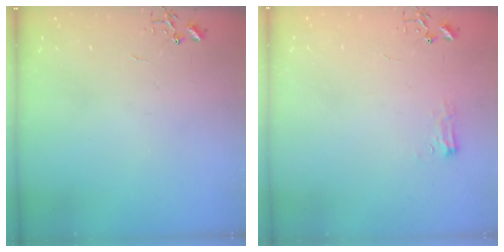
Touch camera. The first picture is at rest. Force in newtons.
{"total": 7.3, "press": 7.2, "slide": 0.9}